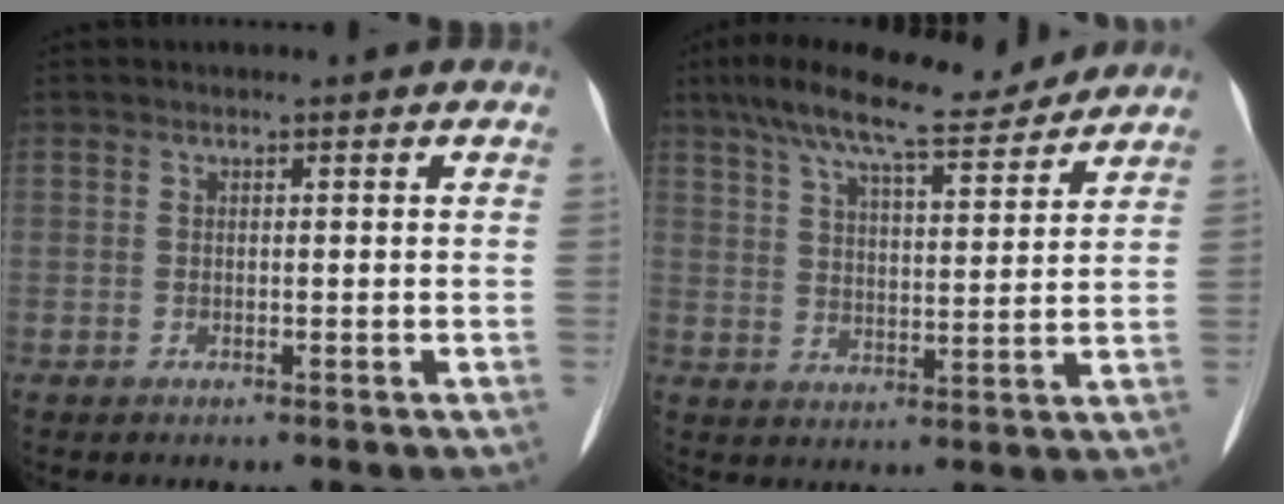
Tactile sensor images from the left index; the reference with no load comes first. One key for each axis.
{"total": 13.0, "fx": 11.2, "fy": 1.7, "fz": 6.4, "tx": -0.113, "ty": 0.018, "tz": 0.181}